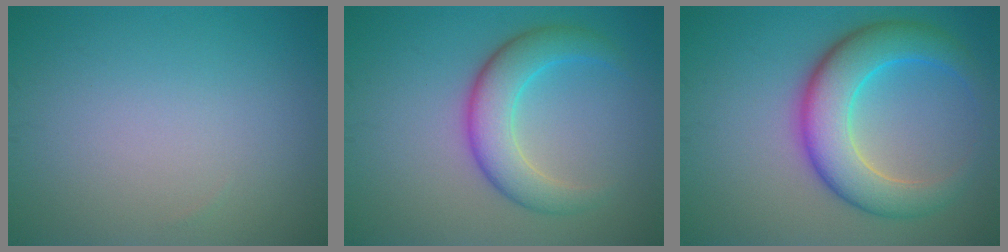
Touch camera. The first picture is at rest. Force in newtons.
{"total": 5.1, "press": 5.1, "slide": 0.1}
{"total": 7.7, "press": 7.7, "slide": 0.3}